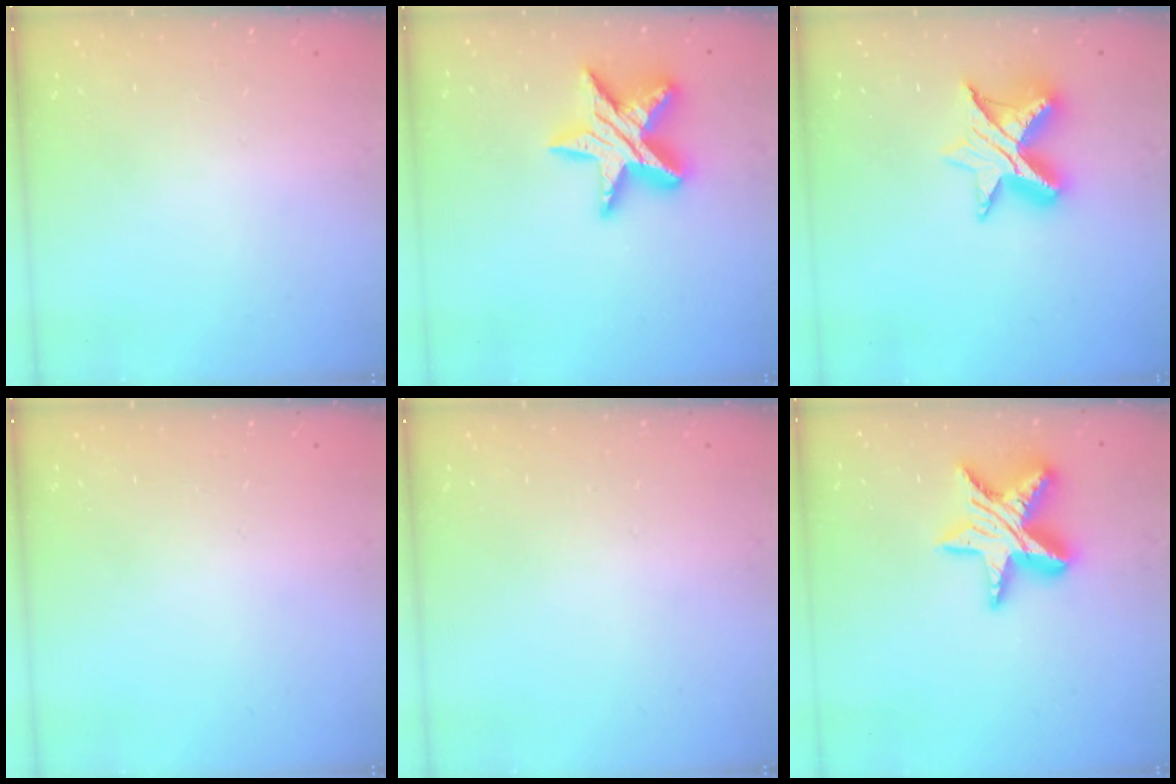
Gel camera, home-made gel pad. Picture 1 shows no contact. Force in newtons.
{"total": 17.3, "press": 17.2, "slide": 1.5}
{"total": 11.6, "press": 11.5, "slide": 0.7}
{"total": 0.0}
{"total": 0.0}
{"total": 16.5, "press": 16.4, "slide": 1.2}